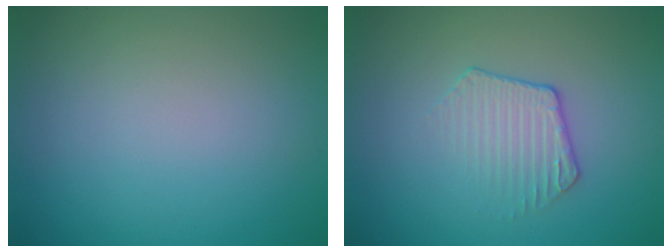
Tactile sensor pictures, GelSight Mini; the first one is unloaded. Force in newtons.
{"total": 2.1, "press": 1.5, "slide": 1.4}